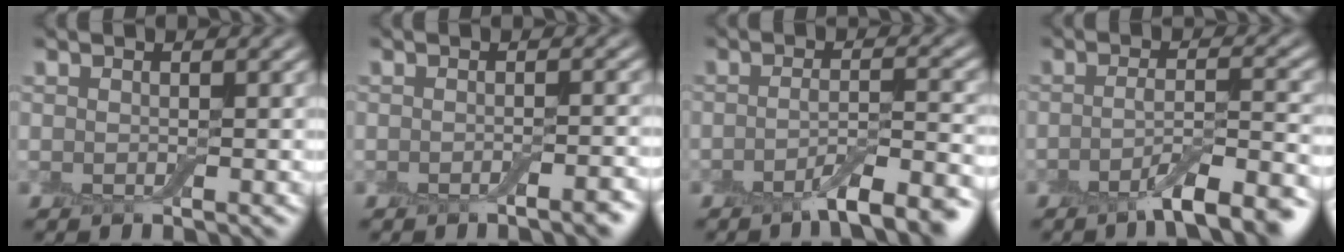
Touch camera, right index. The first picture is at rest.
{"total": 1.7, "force": [-0.9, 0.5, 1.3], "torque": [-0.007, 0.006, -0.015]}
{"total": 5.4, "force": [-3.4, 1.3, 4.0], "torque": [-0.053, 0.004, -0.057]}
{"total": 6.1, "force": [-3.8, 1.4, 4.6], "torque": [-0.063, 0.005, -0.065]}